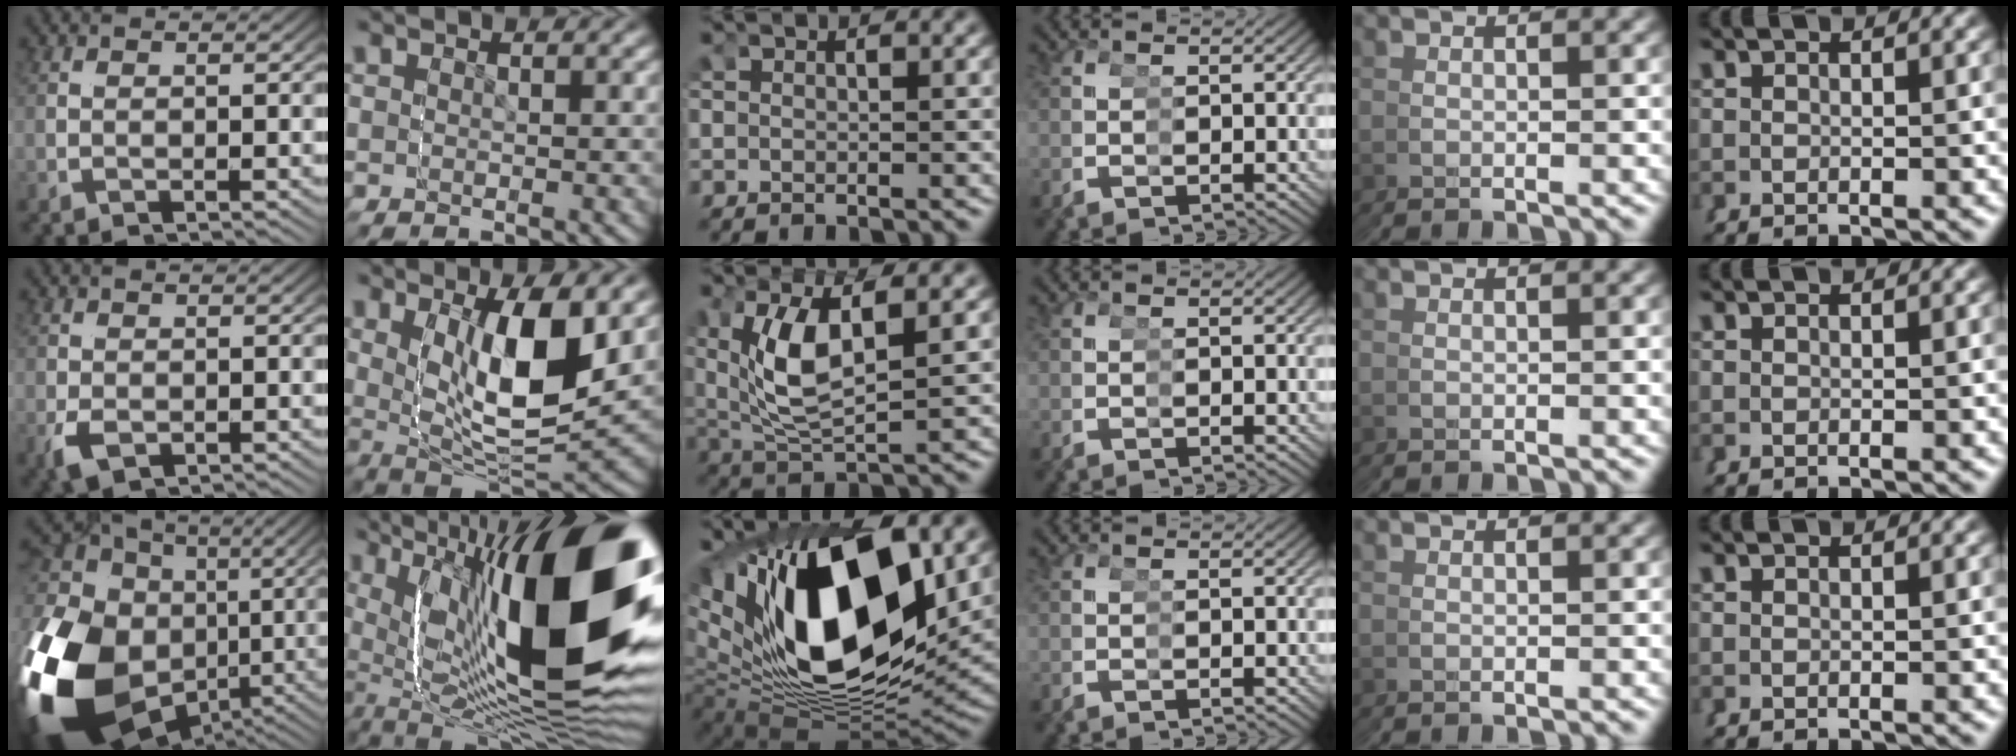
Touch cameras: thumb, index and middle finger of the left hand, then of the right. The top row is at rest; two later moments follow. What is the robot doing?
{"motion": "grasp_and_lifting", "object": "markers"}